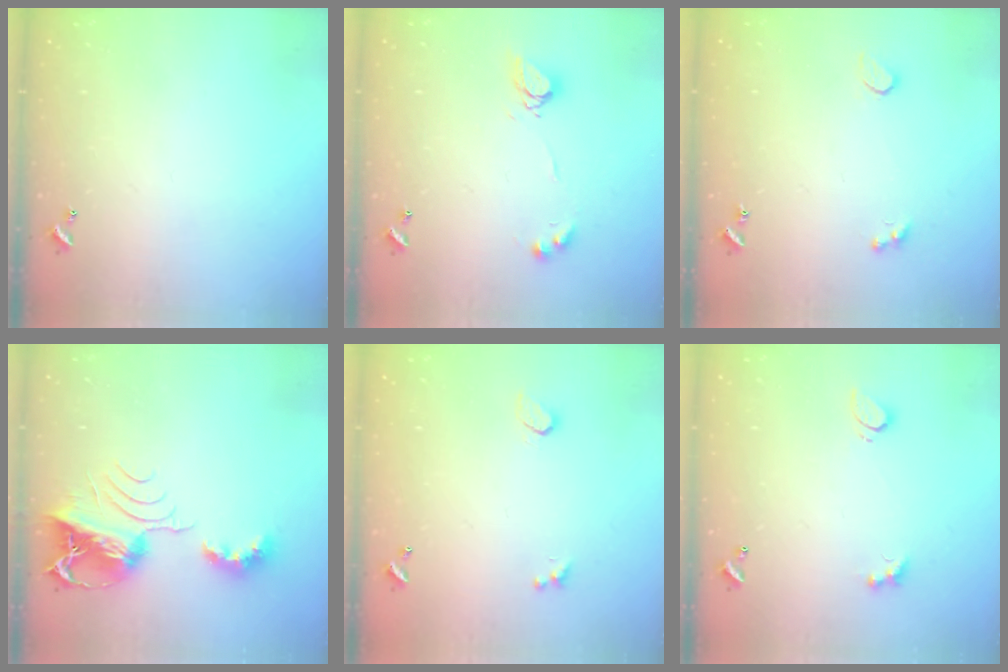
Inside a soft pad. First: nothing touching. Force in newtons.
{"total": 6.7, "press": 6.7, "slide": 0.5}
{"total": 2.6, "press": 2.2, "slide": 1.2}
{"total": 9.4, "press": 9.3, "slide": 1.2}
{"total": 0.9, "press": 0.8, "slide": 0.4}
{"total": 3.0, "press": 2.7, "slide": 1.1}